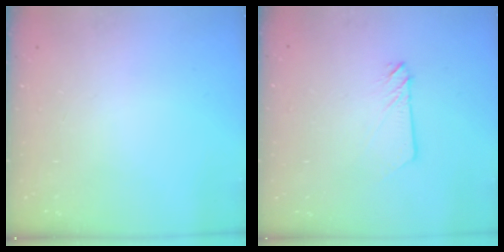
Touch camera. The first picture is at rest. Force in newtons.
{"total": 2.4, "press": 2.4, "slide": 0.2}